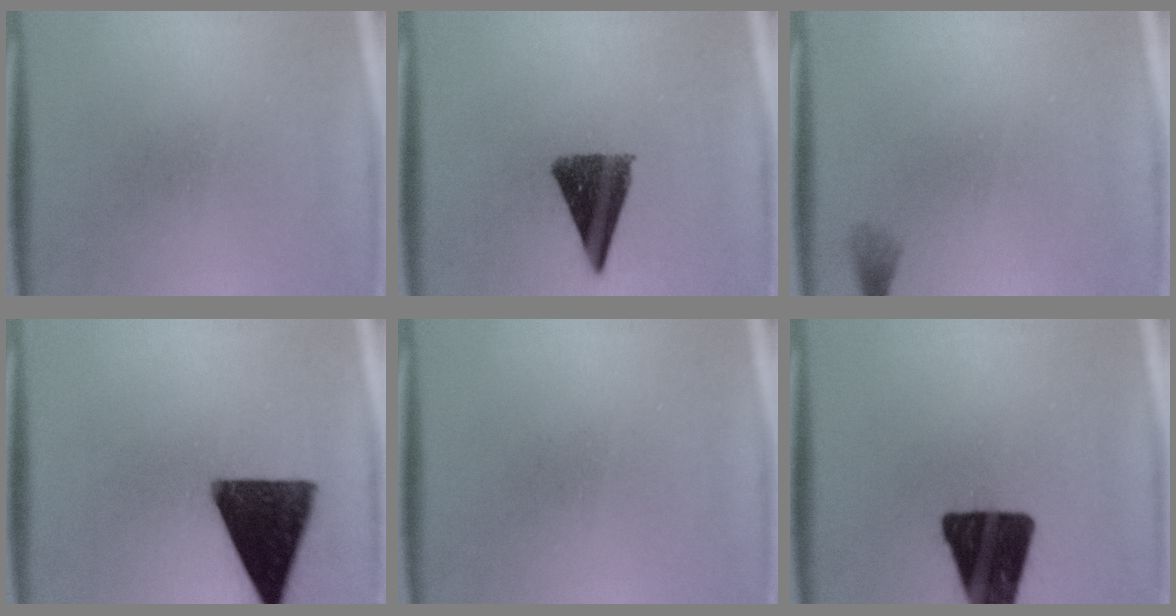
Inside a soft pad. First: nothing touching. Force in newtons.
{"total": 10.4}
{"total": 1.0}
{"total": 15.0}
{"total": 0.0}
{"total": 18.7}